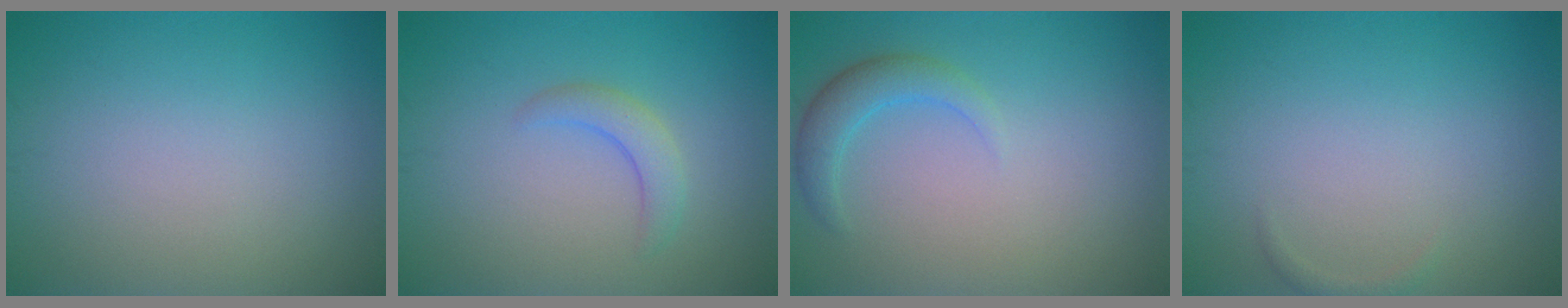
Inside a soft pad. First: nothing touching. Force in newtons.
{"total": 2.1, "press": 2.1, "slide": 0.3}
{"total": 2.4, "press": 2.4, "slide": 0.1}
{"total": 0.6, "press": 0.6, "slide": 0.1}